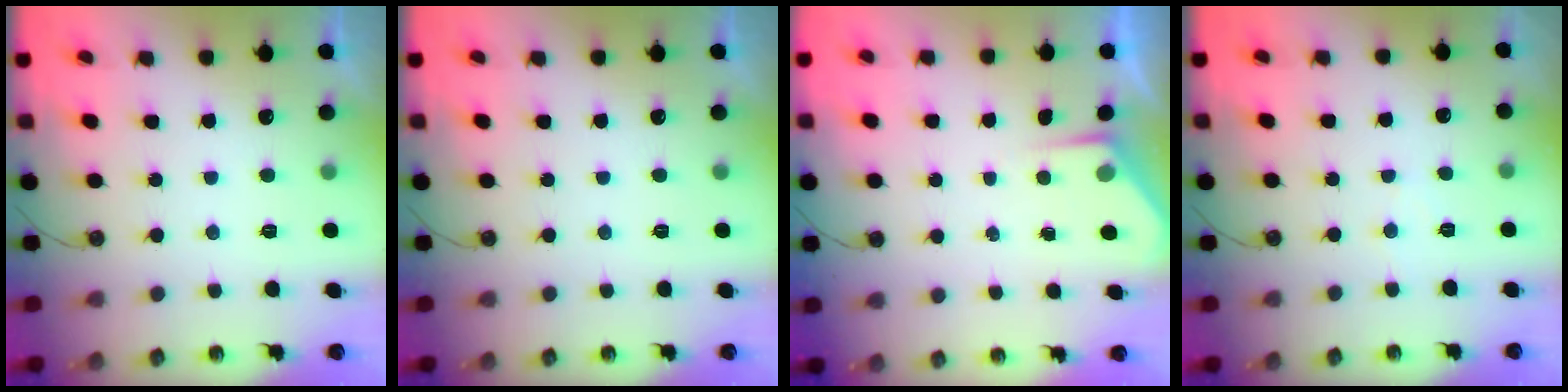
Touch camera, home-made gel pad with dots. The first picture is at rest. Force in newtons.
{"total": 0.0}
{"total": 2.5, "press": 2.5, "slide": 0.4}
{"total": 3.2, "press": 3.2, "slide": 0.5}